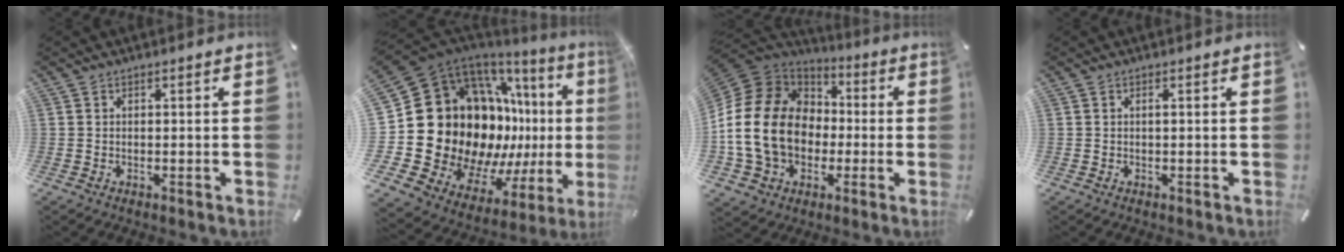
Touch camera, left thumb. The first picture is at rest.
{"total": 26.0, "force": [0.4, 19.7, 17.0], "torque": [-0.310, -0.084, 0.067]}
{"total": 20.2, "force": [-3.1, 16.3, 11.7], "torque": [-0.276, 0.019, -0.056]}
{"total": 0.6, "force": [0.1, 0.0, 0.6], "torque": [-0.010, 0.000, 0.001]}